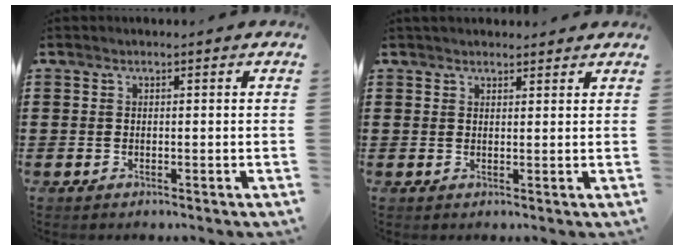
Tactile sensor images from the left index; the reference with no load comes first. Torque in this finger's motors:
{"motor_torque": [0.41, -0.75, 0.52, 0.12]}